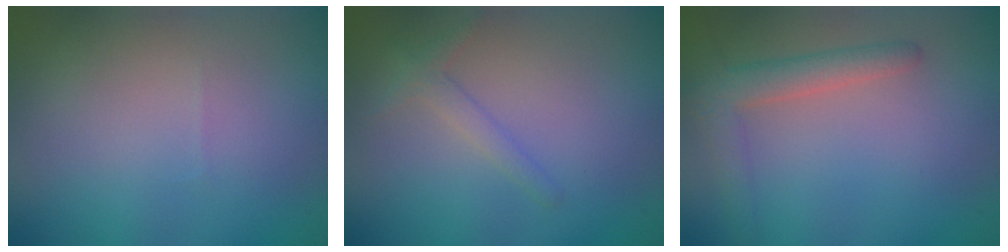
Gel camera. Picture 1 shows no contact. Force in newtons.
{"total": 1.4, "press": 1.4, "slide": 0.0}
{"total": 3.0, "press": 3.0, "slide": 0.1}